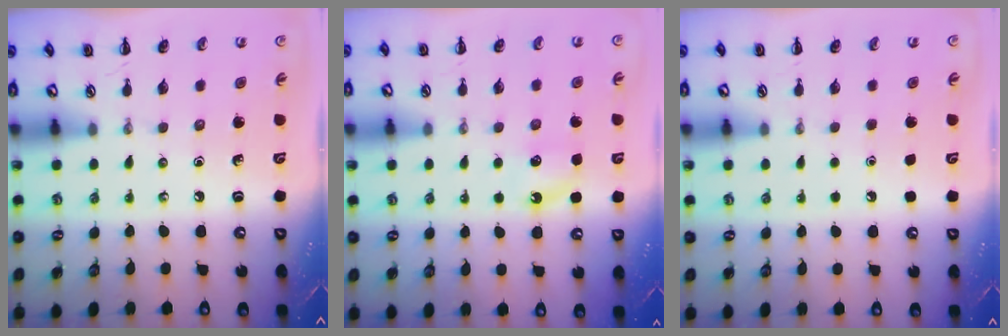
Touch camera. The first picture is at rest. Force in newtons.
{"total": 4.0, "press": 3.7, "slide": 1.5}
{"total": 1.8, "press": 1.8, "slide": 0.1}